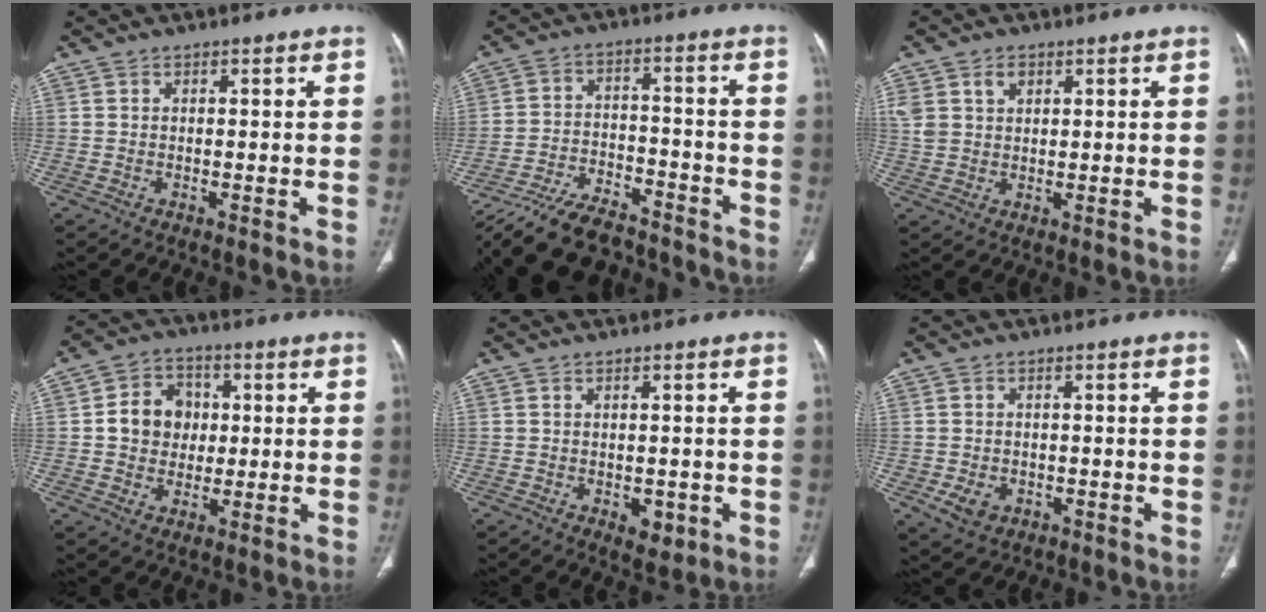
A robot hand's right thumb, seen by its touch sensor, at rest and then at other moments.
{"total": 17.8, "force": [-15.3, 6.5, 6.5], "torque": [-0.128, 0.061, -0.243]}
{"total": 5.6, "force": [2.5, 4.0, 3.0], "torque": [-0.050, 0.000, 0.056]}
{"total": 9.2, "force": [0.7, 7.9, 4.6], "torque": [-0.041, 0.009, 0.006]}
{"total": 3.6, "force": [-1.1, 2.3, 2.6], "torque": [-0.019, -0.001, -0.005]}
{"total": 4.3, "force": [-1.4, 3.4, 2.1], "torque": [-0.028, 0.004, -0.012]}